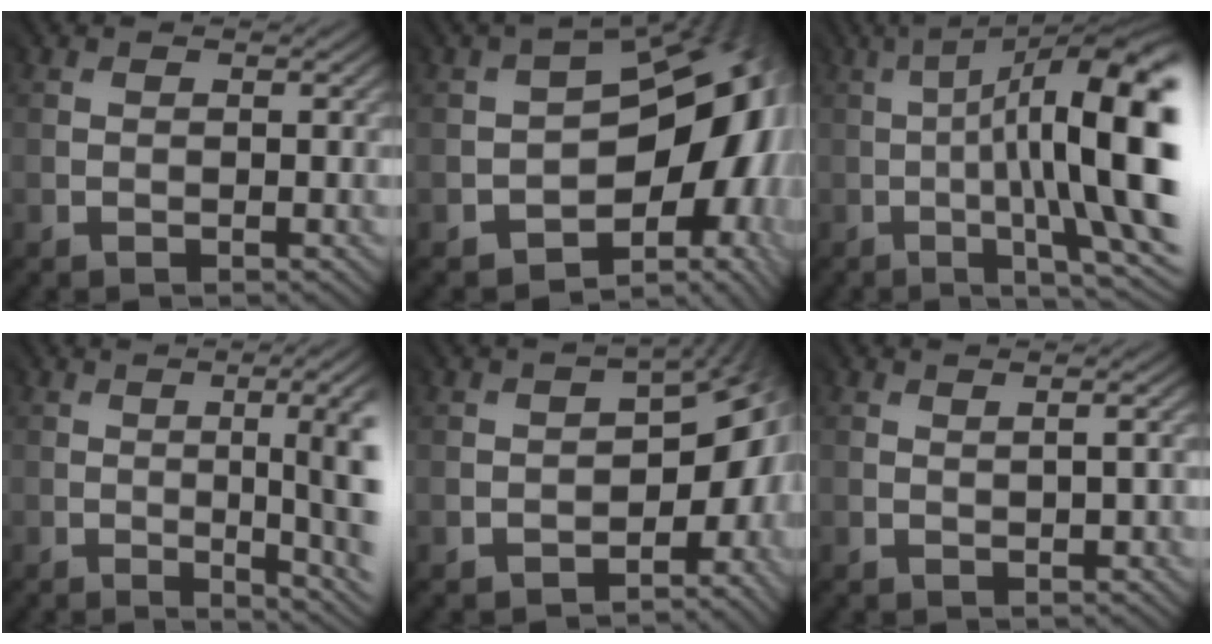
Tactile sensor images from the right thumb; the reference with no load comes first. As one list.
[{"total": 14.2, "force": [-3.2, 8.9, 10.6], "torque": [-0.122, -0.022, -0.030]}, {"total": 16.8, "force": [-0.8, 4.4, 16.2], "torque": [-0.224, 0.015, 0.006]}, {"total": 8.9, "force": [-0.9, 2.1, 8.6], "torque": [-0.094, 0.012, -0.010]}, {"total": 9.8, "force": [-4.5, 5.5, 6.6], "torque": [-0.069, -0.027, -0.058]}, {"total": 1.2, "force": [0.5, 0.3, 1.0], "torque": [-0.003, 0.012, 0.003]}]